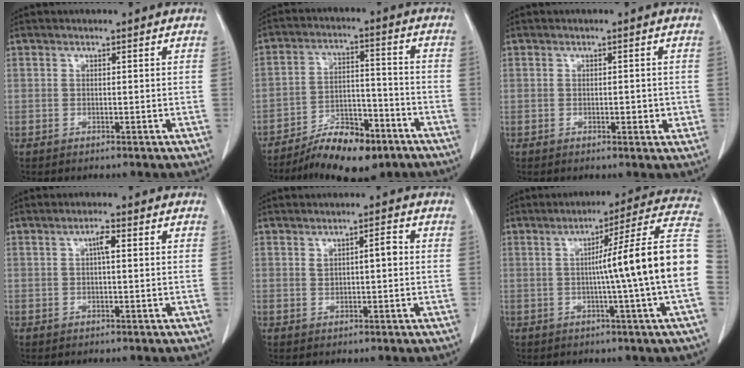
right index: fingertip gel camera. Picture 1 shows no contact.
{"total": 11.3, "force": [-8.0, 4.3, 6.7], "torque": [-0.103, 0.011, -0.132]}
{"total": 2.0, "force": [-0.2, 1.0, 1.7], "torque": [-0.022, 0.000, 0.002]}
{"total": 2.1, "force": [0.5, 0.4, 2.0], "torque": [-0.038, 0.004, 0.007]}
{"total": 2.9, "force": [0.6, 0.9, 2.7], "torque": [-0.044, 0.009, 0.012]}
{"total": 16.5, "force": [-0.9, -2.5, 16.2], "torque": [-0.212, 0.015, -0.023]}